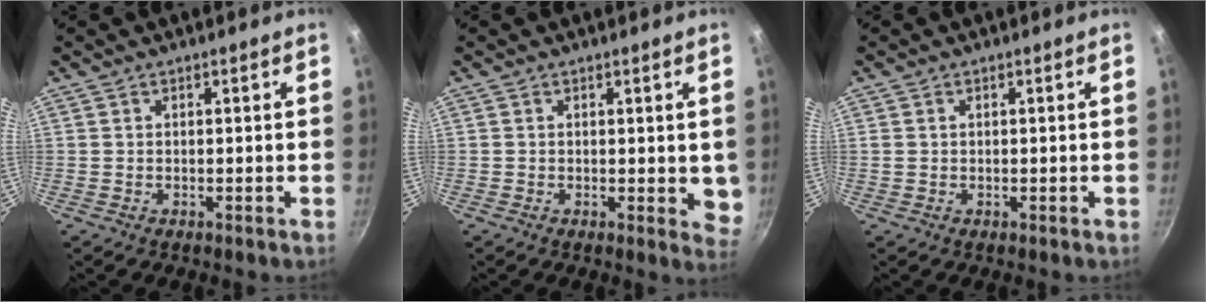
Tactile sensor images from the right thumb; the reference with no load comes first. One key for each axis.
{"total": 3.8, "fx": 0.4, "fy": 1.9, "fz": 3.3, "tx": -0.029, "ty": -0.008, "tz": 0.006}
{"total": 0.6, "fx": 0.2, "fy": 0.5, "fz": 0.3, "tx": -0.005, "ty": 0.002, "tz": 0.002}